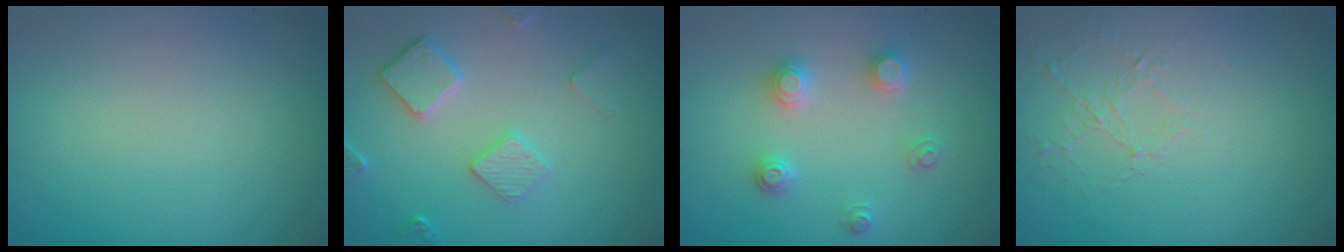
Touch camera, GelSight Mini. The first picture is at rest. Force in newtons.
{"total": 3.7, "press": 3.2, "slide": 1.8}
{"total": 2.5, "press": 2.5, "slide": 0.3}
{"total": 1.1, "press": 0.5, "slide": 1.0}